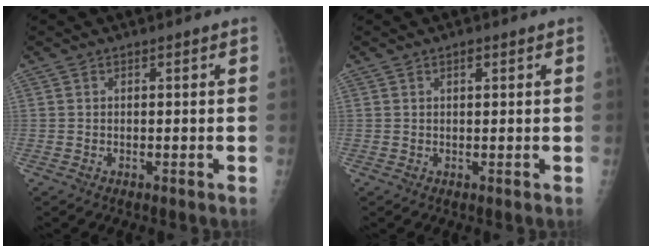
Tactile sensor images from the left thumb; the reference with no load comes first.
{"total": 1.3, "force": [0.6, 0.6, 0.9], "torque": [-0.010, 0.000, 0.008]}